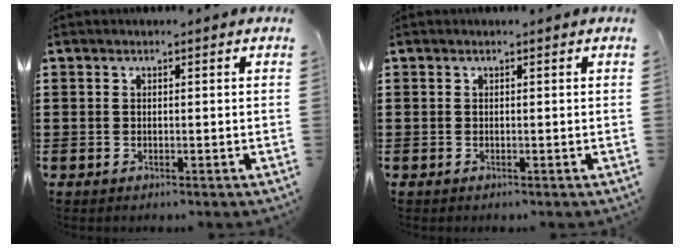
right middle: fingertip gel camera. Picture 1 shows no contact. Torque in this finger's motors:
{"motor_torque": [-0.08, -0.11, -0.02, 0.00]}